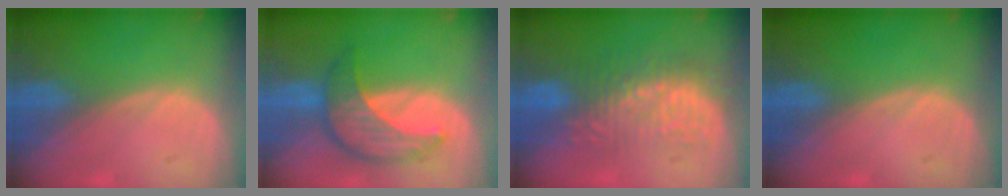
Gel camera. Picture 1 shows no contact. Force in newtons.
{"total": 7.8, "press": 7.5, "slide": 2.2}
{"total": 8.8, "press": 8.4, "slide": 2.4}
{"total": 0.0}